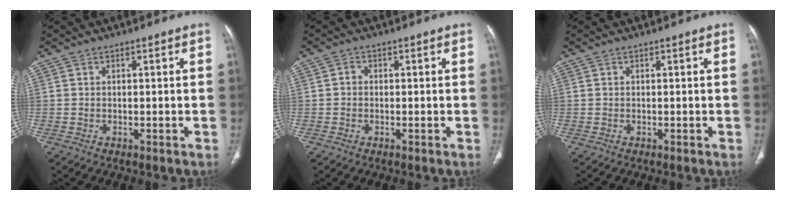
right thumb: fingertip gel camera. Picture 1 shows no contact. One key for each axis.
{"total": 0.8, "fx": -0.1, "fy": 0.8, "fz": 0.3, "tx": 0.001, "ty": 0.002, "tz": -0.003}
{"total": 0.0}